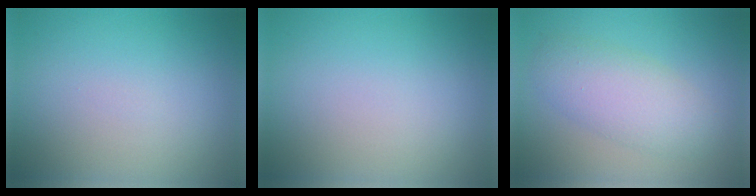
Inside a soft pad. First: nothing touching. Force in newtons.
{"total": 0.0}
{"total": 4.4, "press": 4.4, "slide": 0.2}